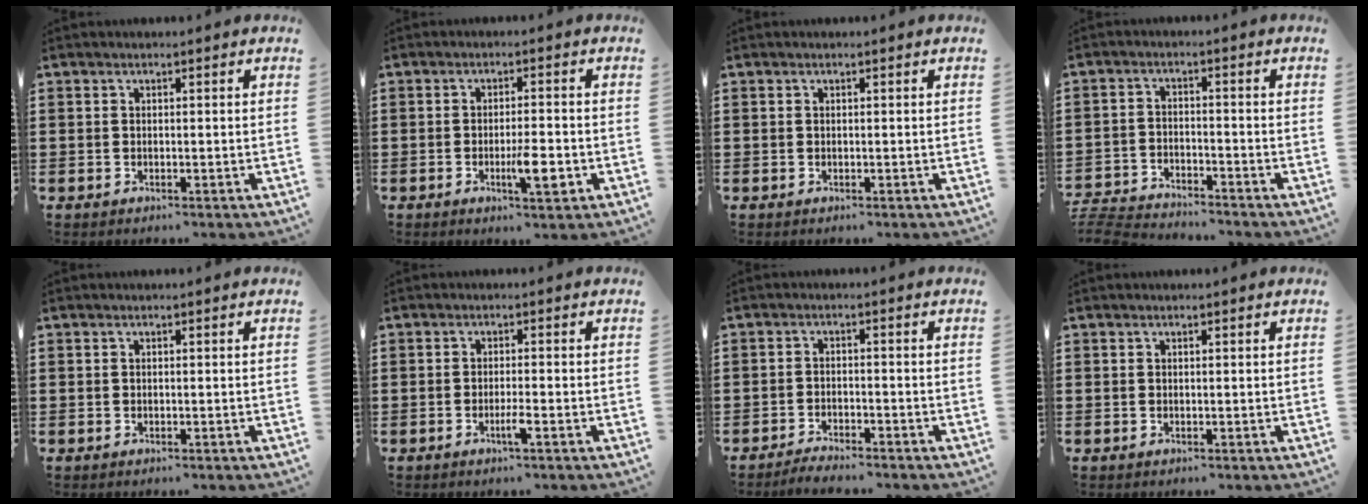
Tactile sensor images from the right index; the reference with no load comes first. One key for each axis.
{"total": 5.4, "fx": -1.9, "fy": 1.2, "fz": 4.9, "tx": -0.084, "ty": -0.004, "tz": -0.031}
{"total": 0.0}
{"total": 4.6, "fx": -4.6, "fy": 0.2, "fz": 0.2, "tx": -0.020, "ty": -0.006, "tz": -0.099}
{"total": 0.0}
{"total": 2.3, "fx": -1.2, "fy": 0.0, "fz": 2.0, "tx": -0.041, "ty": -0.006, "tz": -0.024}
{"total": 2.1, "fx": -2.1, "fy": 0.1, "fz": -0.1, "tx": -0.004, "ty": 0.002, "tz": -0.043}
{"total": 0.0}